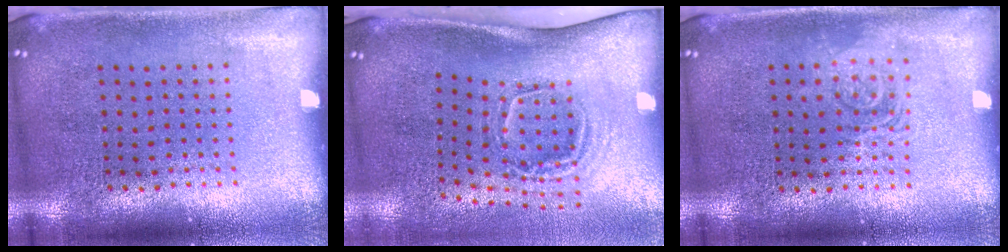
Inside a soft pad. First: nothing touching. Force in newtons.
{"total": 2.1, "press": 1.3, "slide": 1.6}
{"total": 1.2, "press": 1.2, "slide": 0.2}